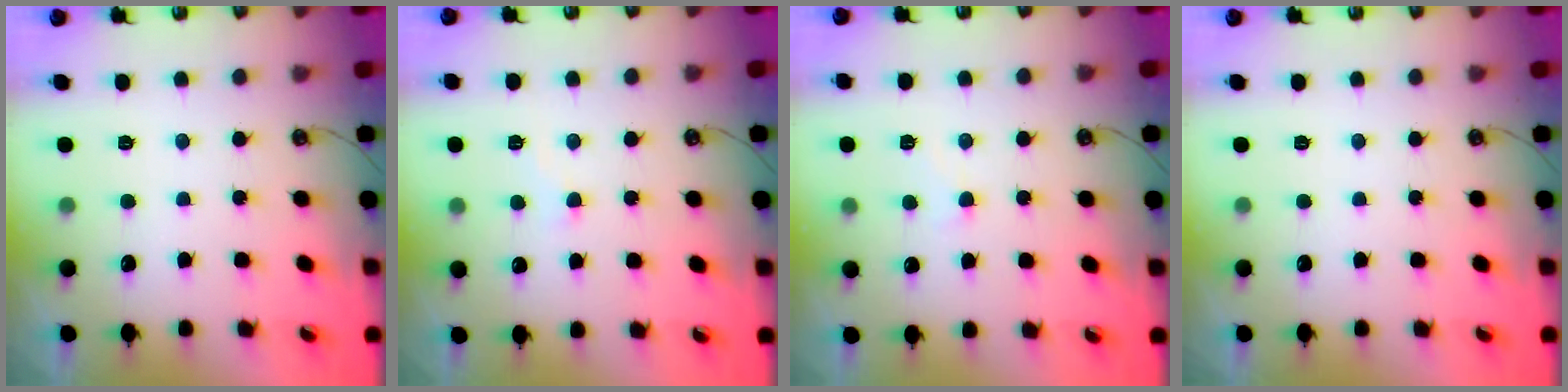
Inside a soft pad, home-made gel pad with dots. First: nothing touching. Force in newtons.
{"total": 2.7, "press": 2.7, "slide": 0.5}
{"total": 4.3, "press": 4.3, "slide": 0.3}
{"total": 0.0}